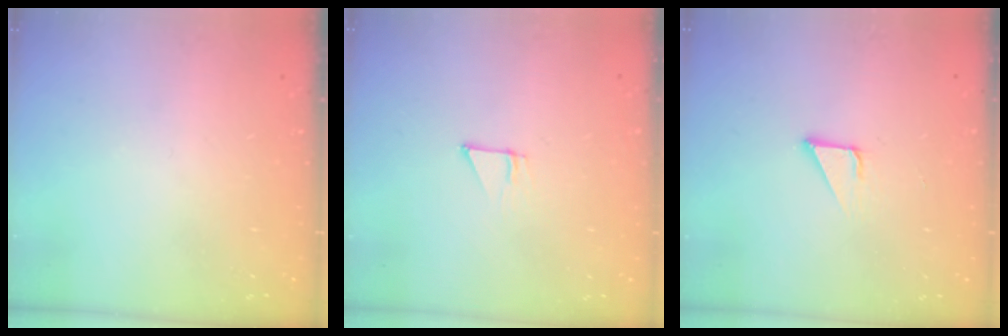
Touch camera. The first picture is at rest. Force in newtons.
{"total": 4.9, "press": 4.9, "slide": 0.3}
{"total": 2.1, "press": 2.1, "slide": 0.0}